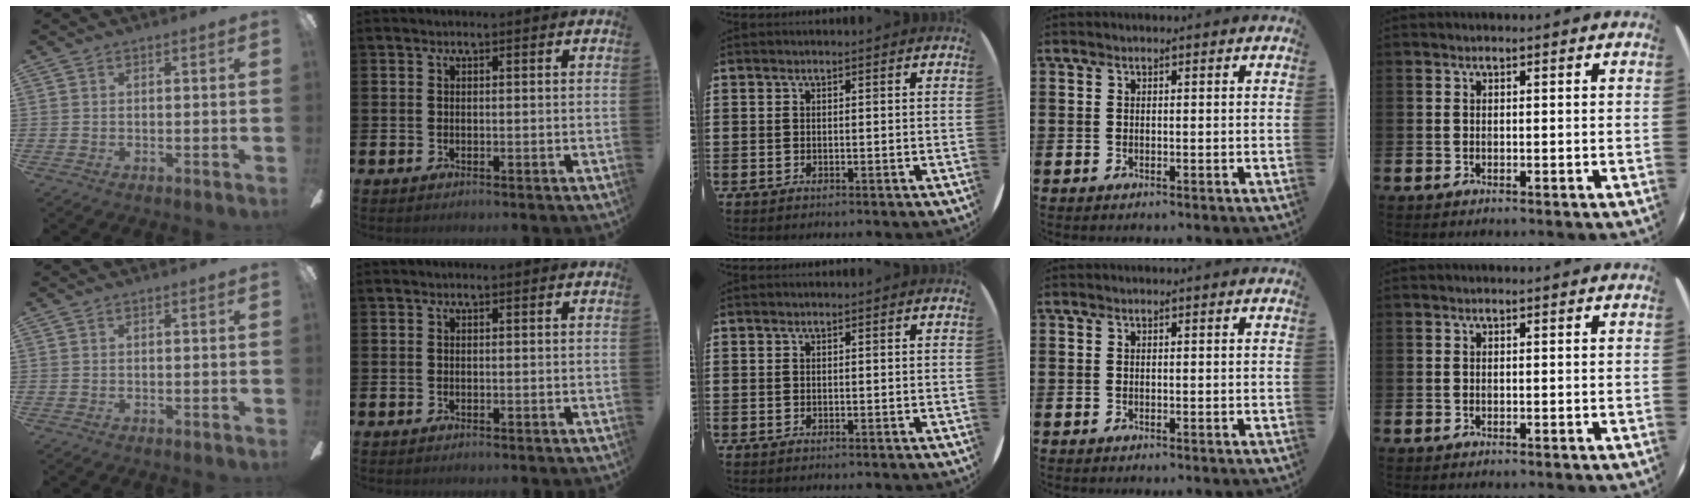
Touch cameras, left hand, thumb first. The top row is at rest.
{}